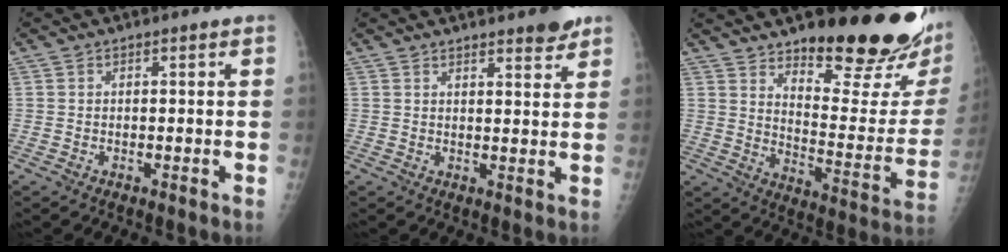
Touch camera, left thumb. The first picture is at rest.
{"total": 4.3, "force": [3.4, 1.0, 2.4], "torque": [-0.019, -0.022, 0.045]}
{"total": 24.1, "force": [18.2, 6.0, 14.6], "torque": [-0.164, -0.135, 0.253]}